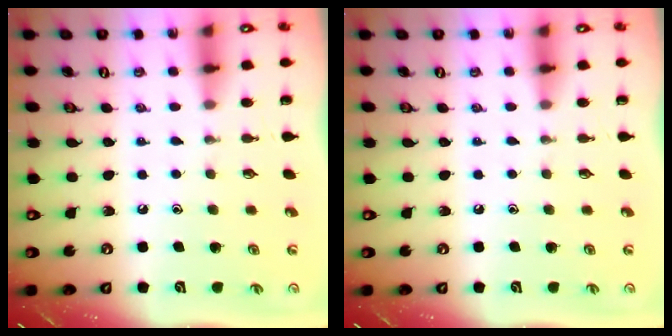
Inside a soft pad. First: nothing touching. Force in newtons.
{"total": 0.0}